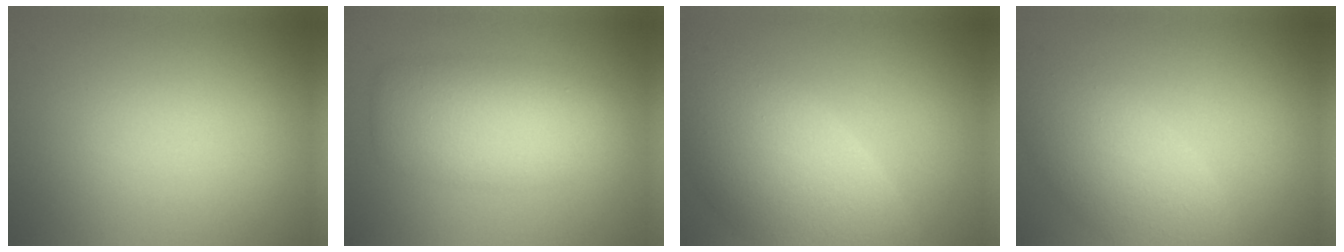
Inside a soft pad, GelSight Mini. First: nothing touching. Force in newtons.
{"total": 5.8, "press": 5.8, "slide": 0.2}
{"total": 10.7, "press": 10.7, "slide": 1.0}
{"total": 5.5, "press": 5.5, "slide": 0.4}